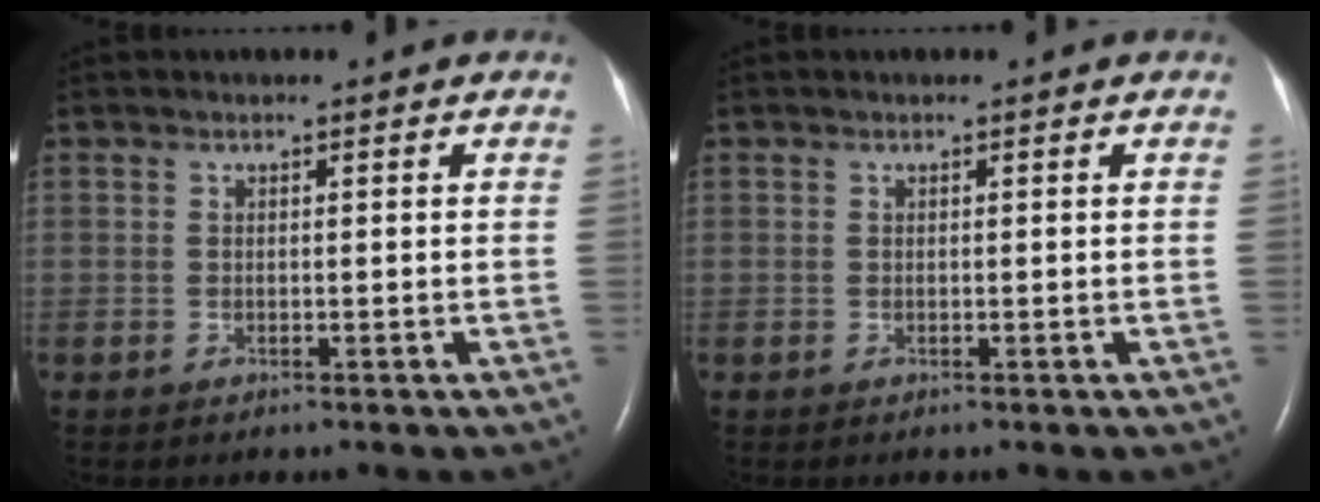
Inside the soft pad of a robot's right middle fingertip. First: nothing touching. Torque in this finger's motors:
{"motor_torque": [0.00, 0.00, 0.00, 0.00]}